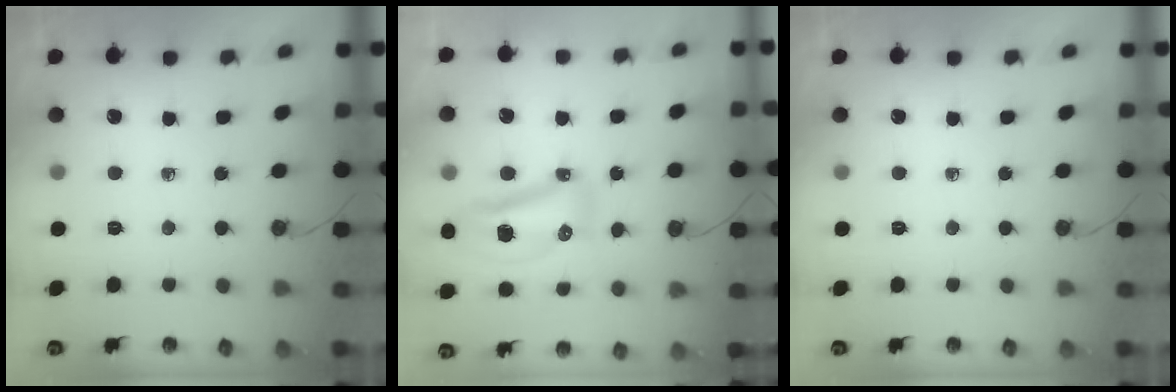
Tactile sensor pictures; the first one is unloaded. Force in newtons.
{"total": 26.9, "press": 15.3, "slide": 22.2}
{"total": 0.0}